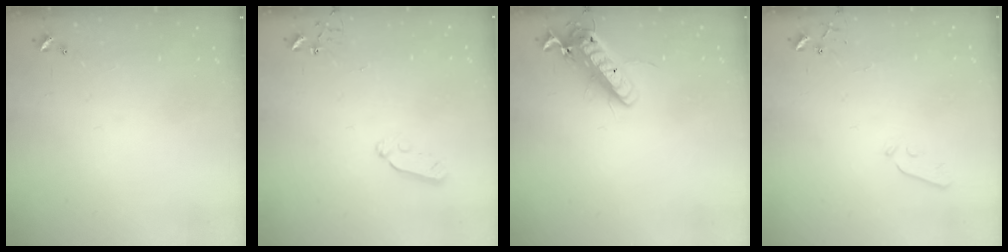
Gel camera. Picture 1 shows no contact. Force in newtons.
{"total": 3.7, "press": 3.7, "slide": 0.5}
{"total": 15.6, "press": 15.4, "slide": 2.8}
{"total": 3.6, "press": 3.6, "slide": 0.6}